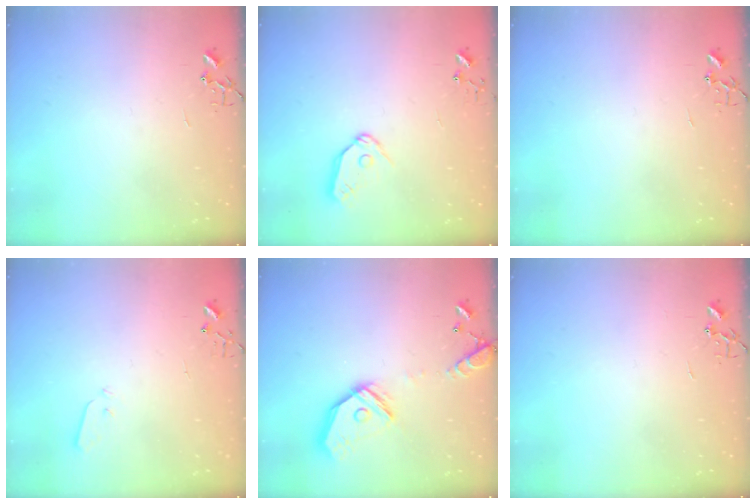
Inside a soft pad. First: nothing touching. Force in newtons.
{"total": 8.9, "press": 8.9, "slide": 1.0}
{"total": 0.0}
{"total": 3.0, "press": 2.9, "slide": 0.7}
{"total": 16.6, "press": 16.4, "slide": 2.8}
{"total": 0.0}